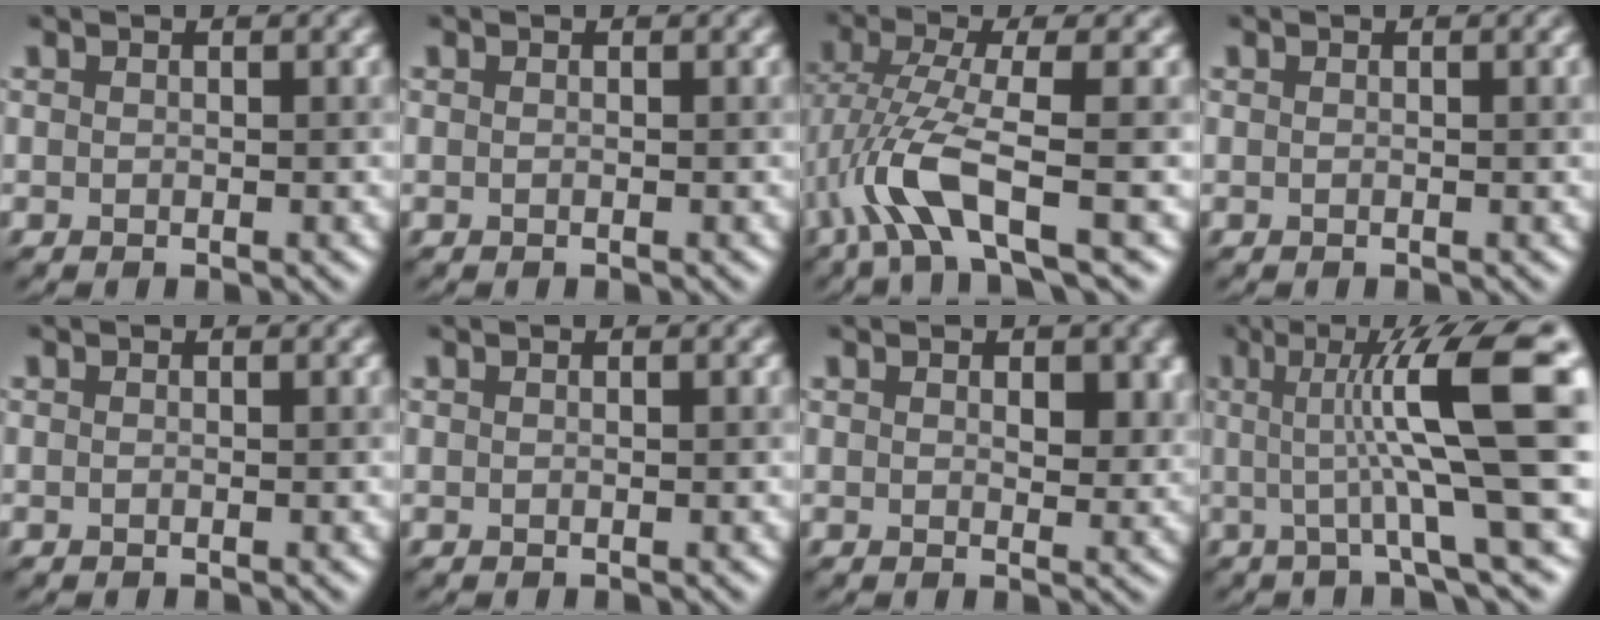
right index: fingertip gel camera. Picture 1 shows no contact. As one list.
[{"total": 0.0}, {"total": 5.7, "force": [-1.9, 1.2, 5.2], "torque": [-0.112, 0.002, -0.039]}, {"total": 1.0, "force": [0.1, 0.4, 0.9], "torque": [-0.005, -0.001, -0.002]}, {"total": 0.0}, {"total": 0.0}, {"total": 2.8, "force": [1.2, 1.4, 2.1], "torque": [-0.022, -0.003, 0.027]}, {"total": 11.1, "force": [1.3, 1.9, 10.8], "torque": [-0.129, 0.010, 0.018]}]